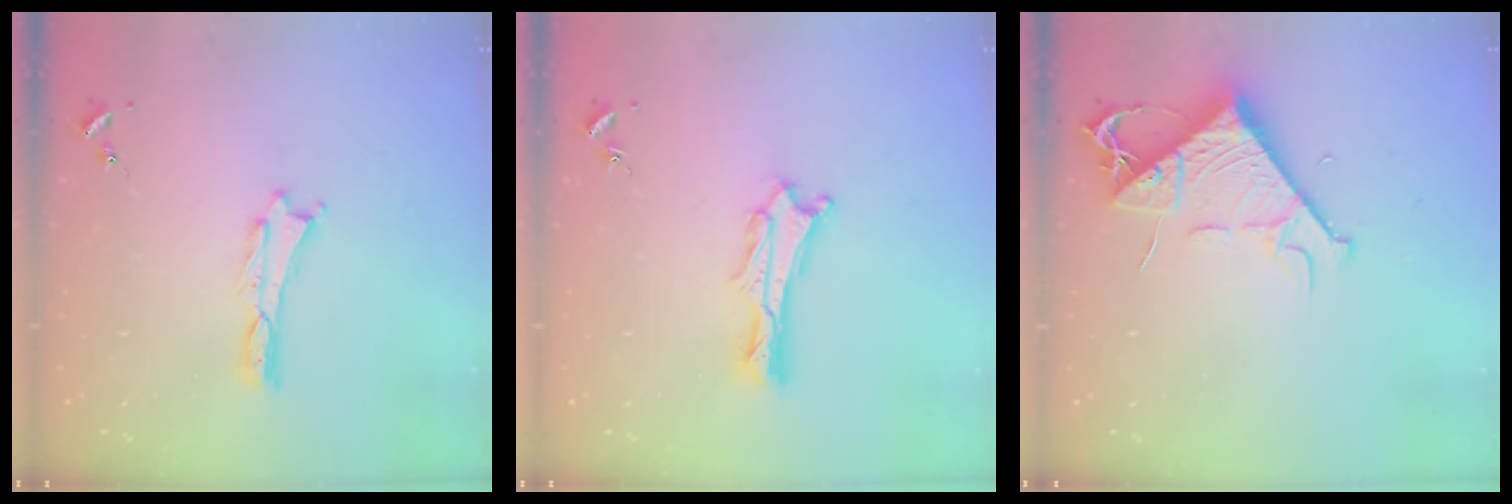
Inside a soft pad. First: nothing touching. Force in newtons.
{"total": 2.0, "press": 2.0, "slide": 0.2}
{"total": 8.5, "press": 8.4, "slide": 1.1}